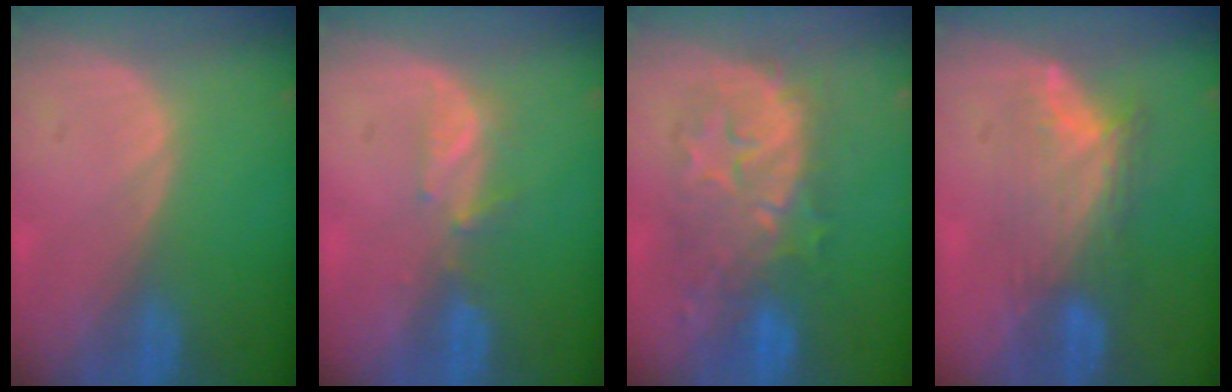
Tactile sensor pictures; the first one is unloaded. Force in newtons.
{"total": 2.7, "press": 2.6, "slide": 0.8}
{"total": 9.4, "press": 9.2, "slide": 1.7}
{"total": 6.9, "press": 6.6, "slide": 2.2}